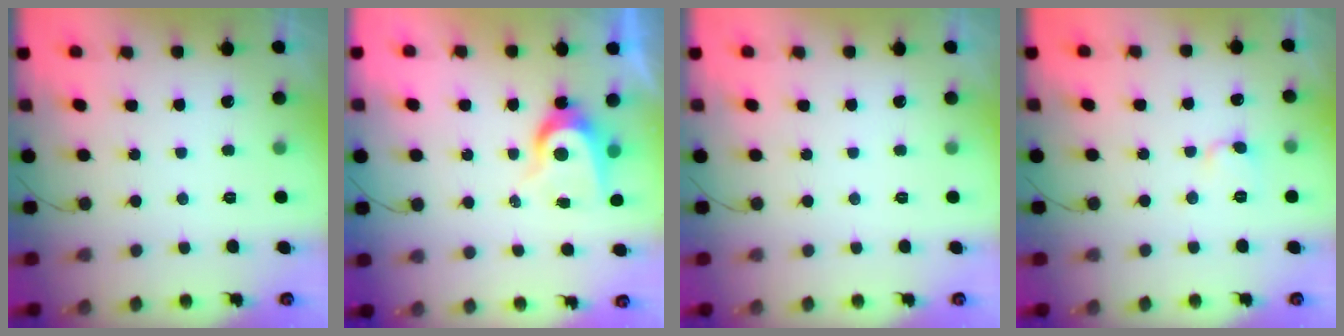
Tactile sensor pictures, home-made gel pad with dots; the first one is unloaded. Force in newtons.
{"total": 7.0, "press": 7.0, "slide": 0.2}
{"total": 0.0}
{"total": 4.8, "press": 4.8, "slide": 0.3}